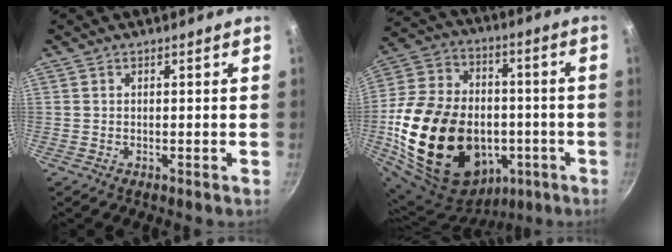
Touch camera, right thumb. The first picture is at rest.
{"total": 30.4, "force": [-6.2, 21.5, 20.5], "torque": [-0.366, 0.047, -0.085]}